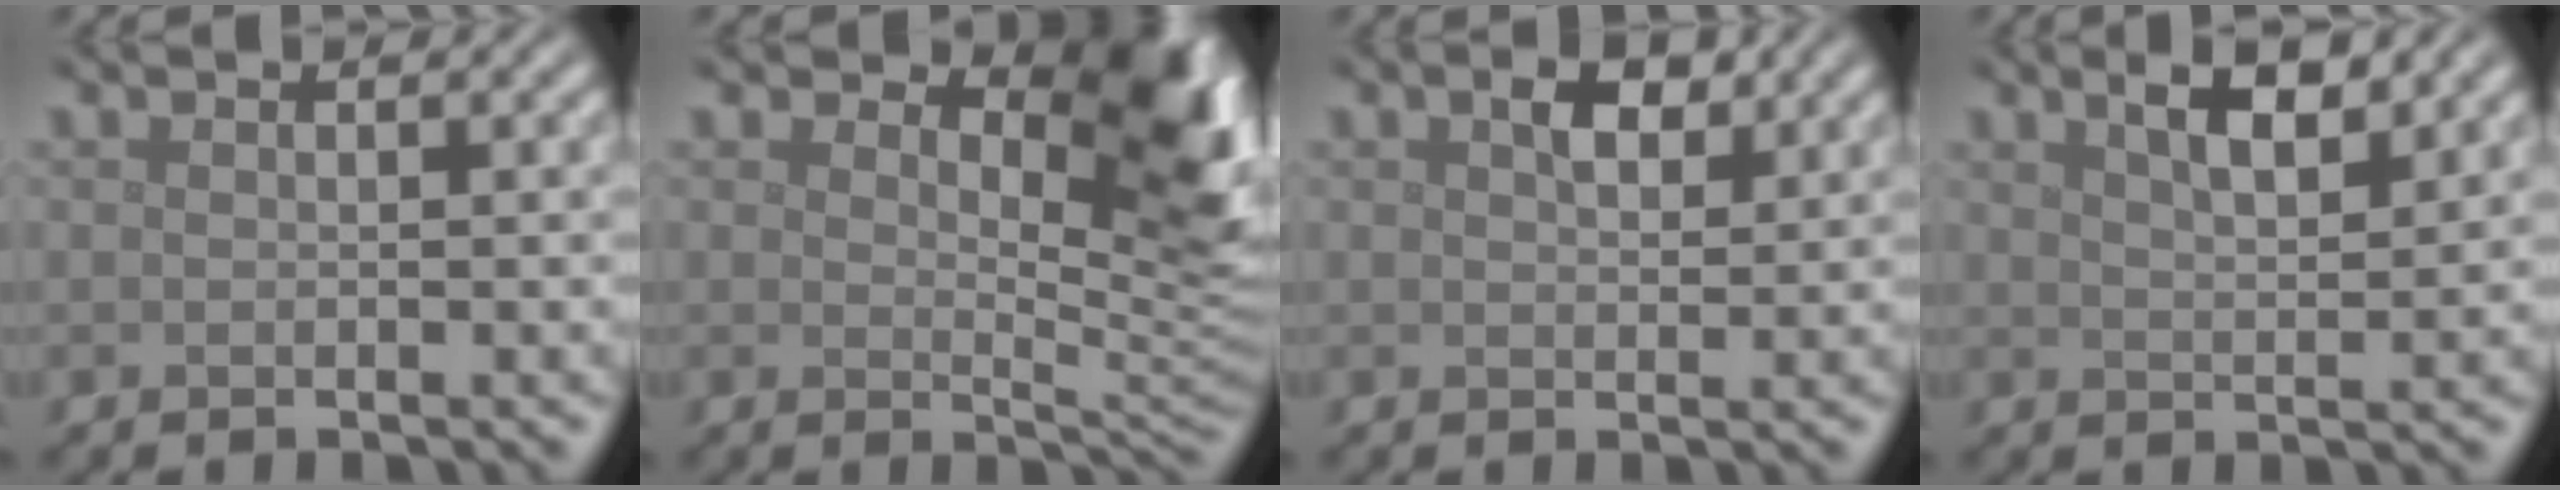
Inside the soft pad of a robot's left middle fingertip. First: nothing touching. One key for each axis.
{"total": 8.4, "fx": 3.8, "fy": 3.8, "fz": 6.4, "tx": -0.082, "ty": -0.008, "tz": 0.053}
{"total": 2.3, "fx": 1.2, "fy": 1.1, "fz": 1.6, "tx": -0.028, "ty": 0.005, "tz": 0.022}
{"total": 3.9, "fx": 2.5, "fy": 1.1, "fz": 2.8, "tx": -0.044, "ty": 0.007, "tz": 0.042}